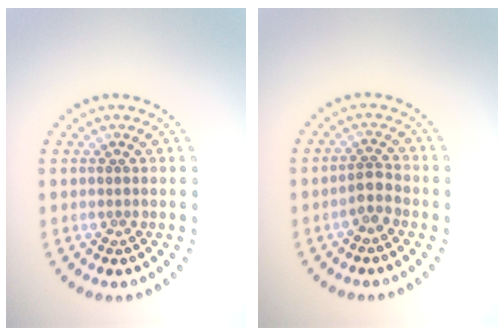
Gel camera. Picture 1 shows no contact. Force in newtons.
{"total": 1.7, "press": 1.4, "slide": 1.1}